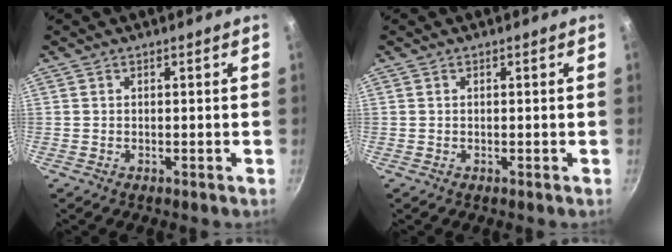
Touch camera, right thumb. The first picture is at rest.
{"total": 0.0}